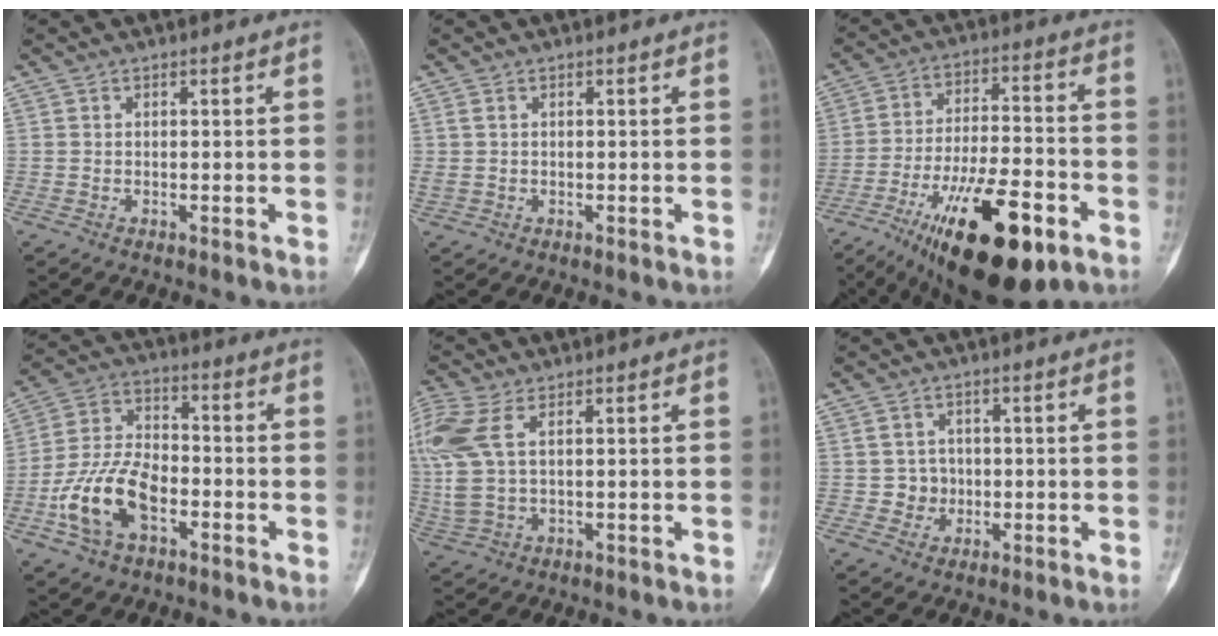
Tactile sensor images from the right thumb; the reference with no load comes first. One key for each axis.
{"total": 1.7, "fx": 0.3, "fy": 1.3, "fz": 1.1, "tx": -0.046, "ty": 0.004, "tz": 0.012}
{"total": 22.6, "fx": -11.5, "fy": 8.0, "fz": 17.8, "tx": -0.289, "ty": 0.045, "tz": -0.179}
{"total": 14.2, "fx": -5.0, "fy": 8.3, "fz": 10.4, "tx": -0.201, "ty": 0.032, "tz": -0.095}
{"total": 11.0, "fx": 3.2, "fy": 5.4, "fz": 9.1, "tx": -0.251, "ty": 0.012, "tz": 0.076}
{"total": 3.4, "fx": -0.3, "fy": 3.4, "fz": 0.6, "tx": 0.015, "ty": 0.009, "tz": -0.005}